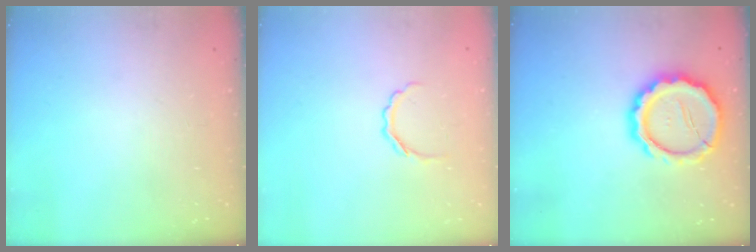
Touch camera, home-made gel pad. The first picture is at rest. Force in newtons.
{"total": 3.8, "press": 3.7, "slide": 0.7}
{"total": 15.7, "press": 15.4, "slide": 3.1}